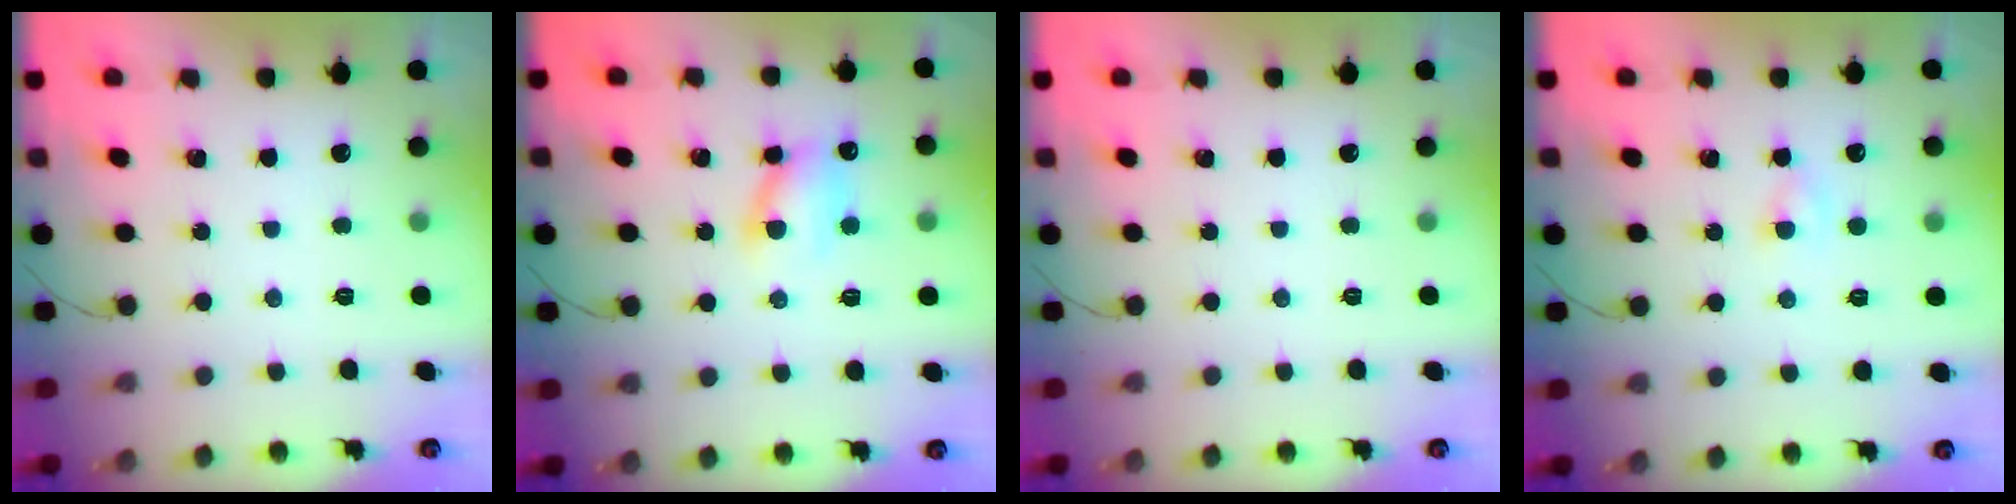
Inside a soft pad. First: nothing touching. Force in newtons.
{"total": 8.7, "press": 8.7, "slide": 0.7}
{"total": 0.0}
{"total": 1.0, "press": 0.8, "slide": 0.6}